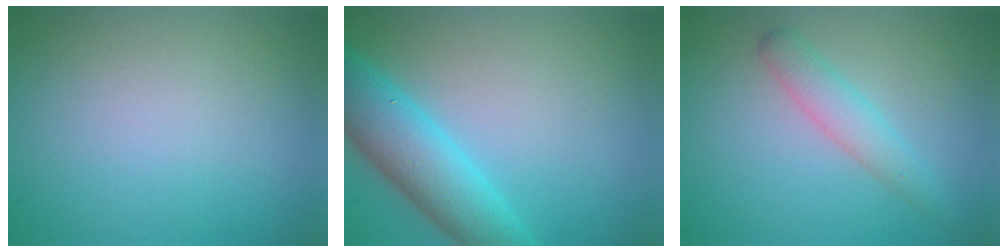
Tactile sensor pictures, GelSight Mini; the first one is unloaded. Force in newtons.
{"total": 6.3, "press": 6.3, "slide": 0.3}
{"total": 2.5, "press": 2.5, "slide": 0.1}